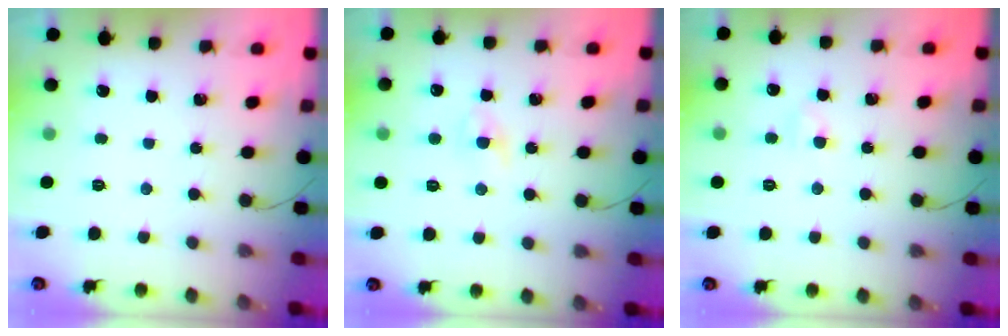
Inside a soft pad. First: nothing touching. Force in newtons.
{"total": 2.3, "press": 2.1, "slide": 0.9}
{"total": 3.0, "press": 2.8, "slide": 1.0}